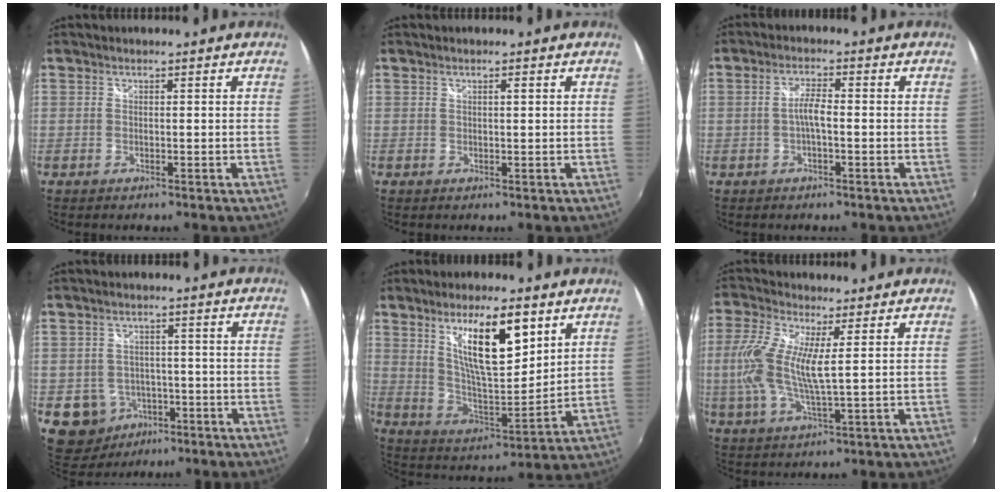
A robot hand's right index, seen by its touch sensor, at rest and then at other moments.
{"total": 0.8, "force": [0.4, 0.0, 0.7], "torque": [-0.010, 0.005, 0.009]}
{"total": 3.1, "force": [-0.7, 0.6, 3.0], "torque": [-0.059, 0.007, -0.014]}
{"total": 8.6, "force": [-3.2, 7.7, 2.1], "torque": [-0.074, 0.018, -0.032]}
{"total": 15.7, "force": [7.6, 4.7, 12.9], "torque": [-0.214, 0.001, 0.146]}
{"total": 10.2, "force": [1.5, 2.0, 9.9], "torque": [-0.215, 0.001, 0.029]}